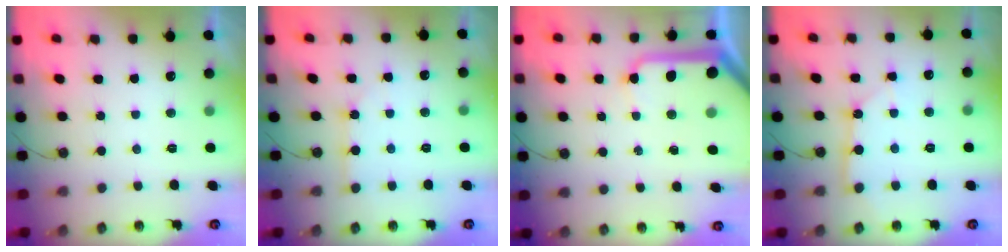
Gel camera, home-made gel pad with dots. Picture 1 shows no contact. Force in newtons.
{"total": 2.5, "press": 2.5, "slide": 0.3}
{"total": 13.8, "press": 13.7, "slide": 1.7}
{"total": 5.9, "press": 5.9, "slide": 0.5}